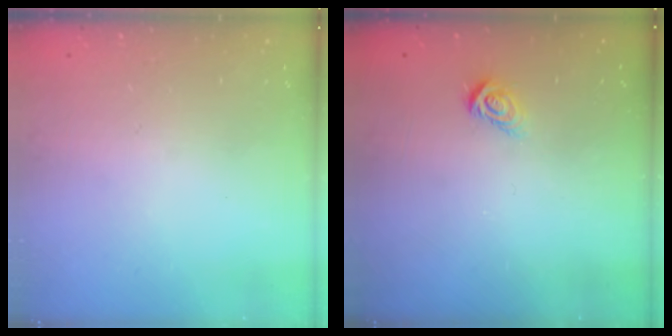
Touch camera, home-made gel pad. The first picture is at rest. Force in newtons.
{"total": 5.0, "press": 4.9, "slide": 0.3}